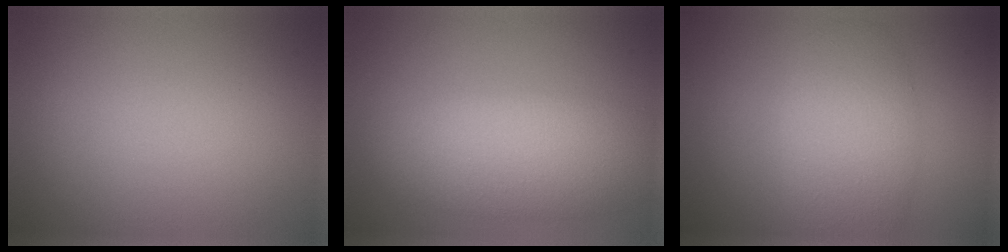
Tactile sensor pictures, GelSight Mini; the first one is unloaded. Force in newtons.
{"total": 7.0, "press": 7.0, "slide": 0.3}
{"total": 5.2, "press": 5.2, "slide": 0.1}